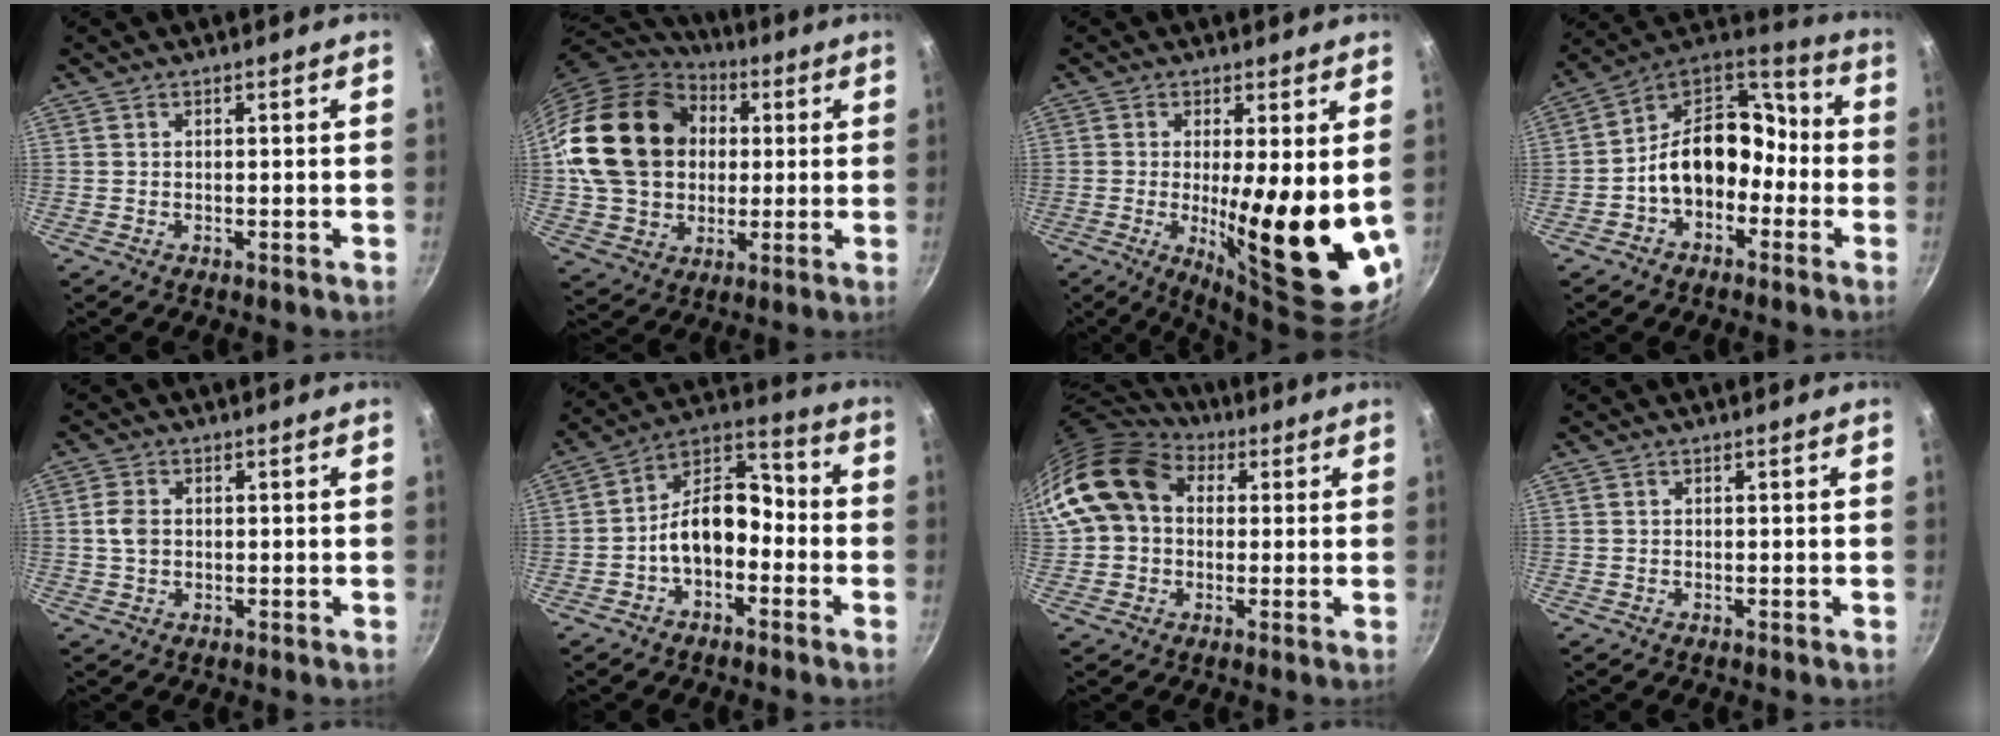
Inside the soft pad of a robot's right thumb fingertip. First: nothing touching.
{"total": 22.4, "force": [3.4, 17.9, 13.1], "torque": [-0.211, 0.021, 0.066]}
{"total": 16.3, "force": [-0.1, 3.7, 15.9], "torque": [-0.222, -0.036, 0.006]}
{"total": 15.8, "force": [-3.8, 11.5, 10.0], "torque": [-0.122, 0.071, -0.078]}
{"total": 3.2, "force": [0.0, 2.4, 2.2], "torque": [-0.045, 0.005, -0.001]}
{"total": 7.6, "force": [-2.5, 4.1, 5.9], "torque": [-0.081, 0.044, -0.046]}
{"total": 15.4, "force": [3.2, 12.1, 8.9], "torque": [-0.148, 0.028, 0.045]}
{"total": 0.0}